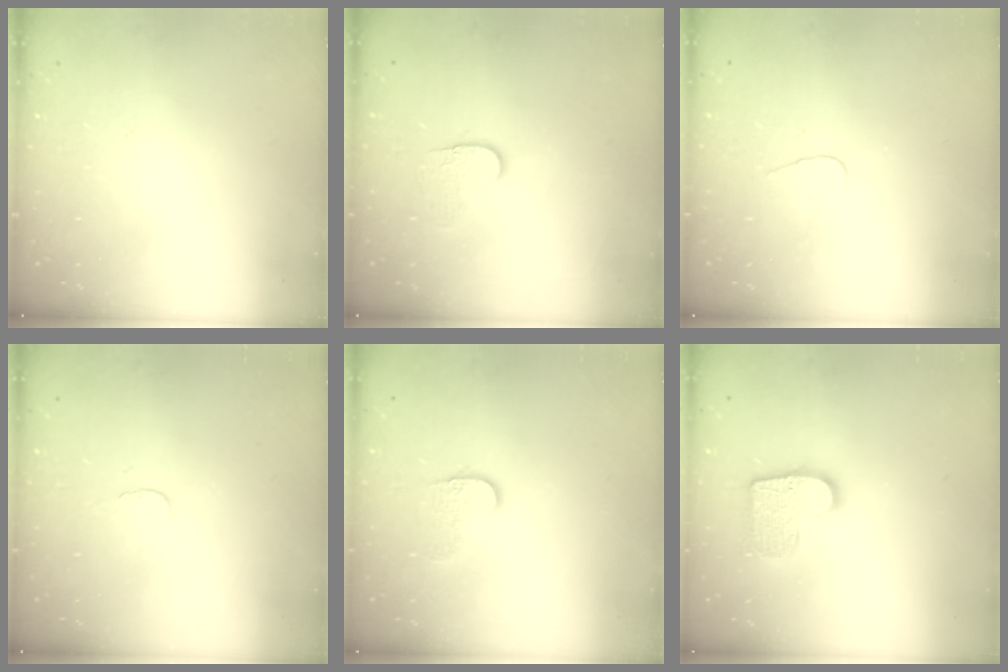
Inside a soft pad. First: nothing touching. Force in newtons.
{"total": 3.8, "press": 3.8, "slide": 0.4}
{"total": 4.0, "press": 4.0, "slide": 0.4}
{"total": 3.2, "press": 3.1, "slide": 0.3}
{"total": 6.0, "press": 6.0, "slide": 0.5}
{"total": 11.6, "press": 11.6, "slide": 0.6}